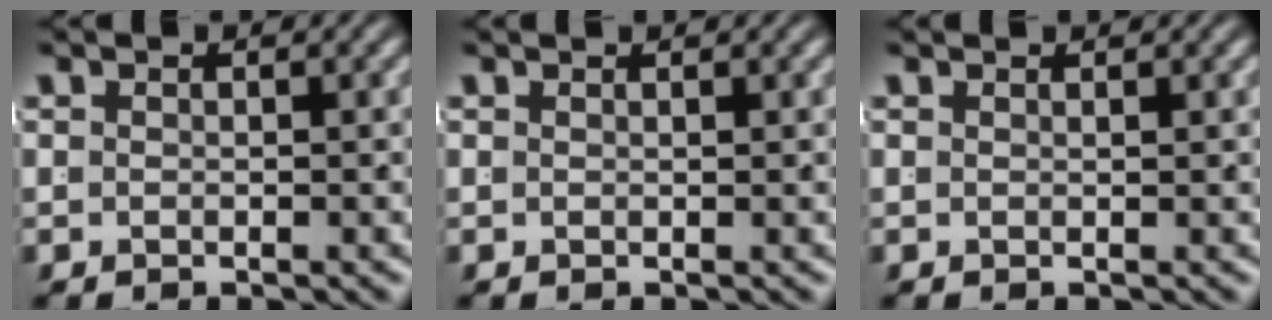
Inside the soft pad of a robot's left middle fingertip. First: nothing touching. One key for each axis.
{"total": 0.7, "fx": 0.5, "fy": -0.5, "fz": -0.1, "tx": 0.010, "ty": 0.000, "tz": 0.009}
{"total": 0.8, "fx": 0.6, "fy": -0.6, "fz": 0.0, "tx": 0.010, "ty": 0.000, "tz": 0.010}